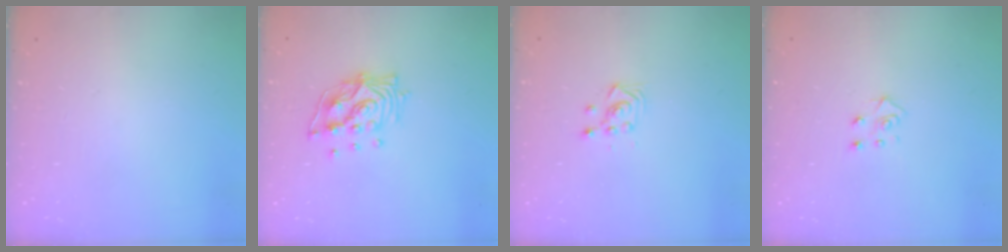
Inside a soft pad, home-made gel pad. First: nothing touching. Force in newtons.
{"total": 11.7, "press": 11.6, "slide": 1.4}
{"total": 3.0, "press": 3.0, "slide": 0.5}
{"total": 4.6, "press": 4.6, "slide": 0.4}